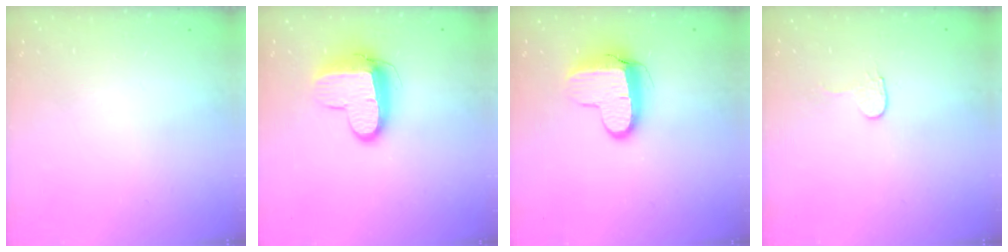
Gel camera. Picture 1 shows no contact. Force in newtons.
{"total": 11.4, "press": 11.3, "slide": 0.9}
{"total": 9.9, "press": 9.8, "slide": 0.9}
{"total": 2.9, "press": 2.9, "slide": 0.3}